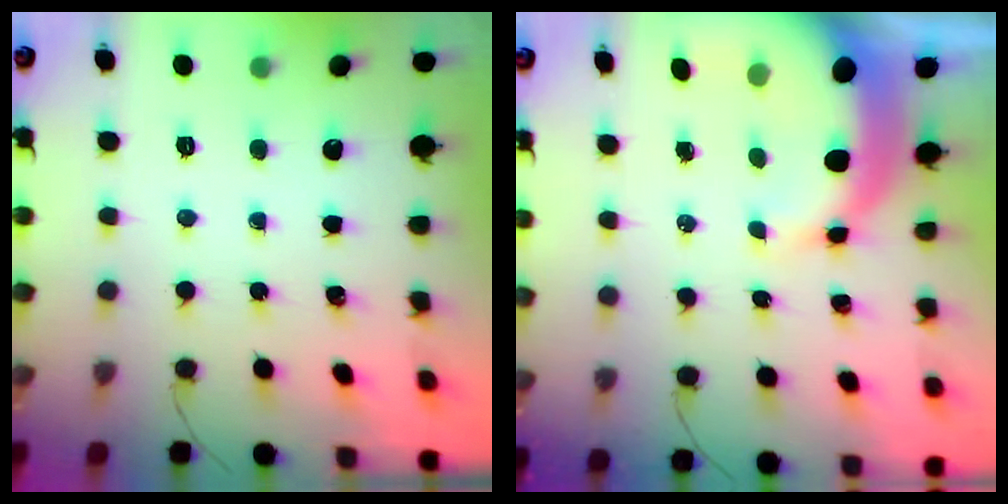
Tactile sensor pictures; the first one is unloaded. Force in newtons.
{"total": 11.2, "press": 10.9, "slide": 2.2}